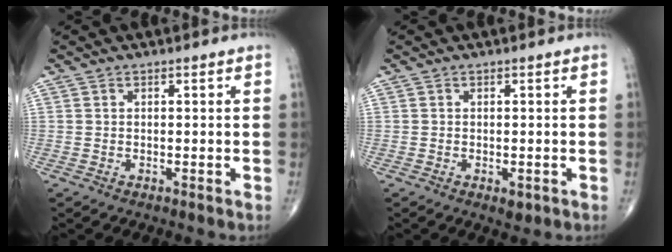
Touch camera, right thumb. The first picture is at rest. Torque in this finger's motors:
{"motor_torque": [0.42, 0.26, -0.19, -0.45, 0.07]}